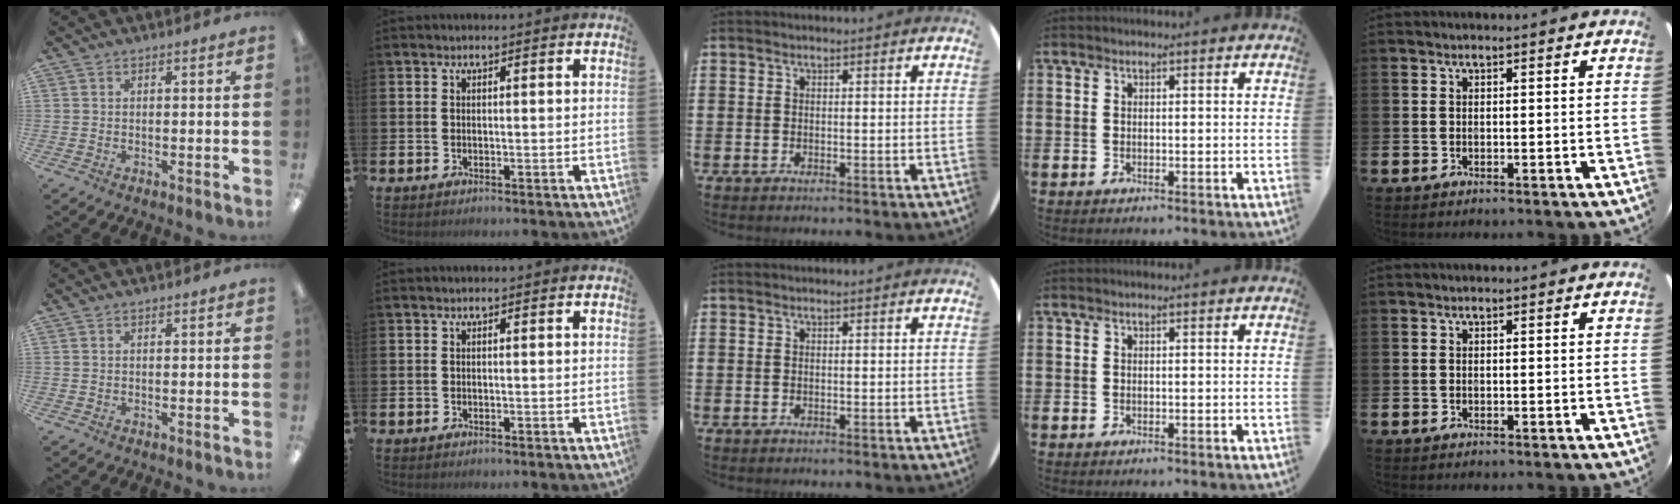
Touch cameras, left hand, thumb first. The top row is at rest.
{}